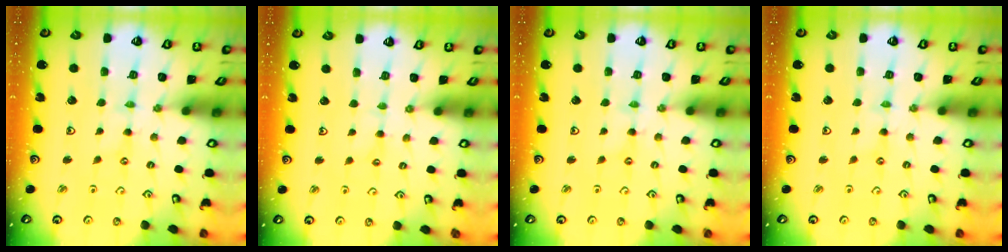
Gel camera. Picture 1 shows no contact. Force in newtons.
{"total": 2.3, "press": 2.3, "slide": 0.4}
{"total": 0.8, "press": 0.8, "slide": 0.2}
{"total": 0.0}